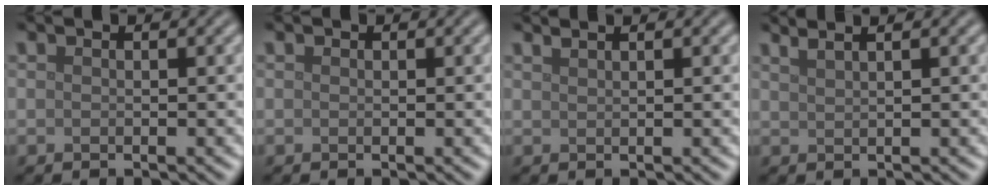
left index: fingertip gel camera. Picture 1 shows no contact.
{"total": 0.0}
{"total": 1.8, "force": [1.4, 0.7, 0.9], "torque": [0.000, 0.000, 0.006]}
{"total": 3.9, "force": [2.8, 1.5, 2.2], "torque": [-0.012, 0.025, 0.014]}